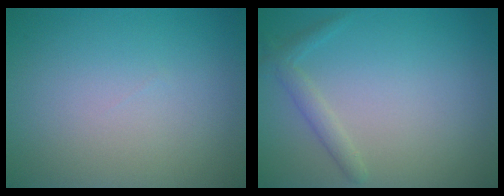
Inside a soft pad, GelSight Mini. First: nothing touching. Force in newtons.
{"total": 1.5, "press": 1.5, "slide": 0.1}